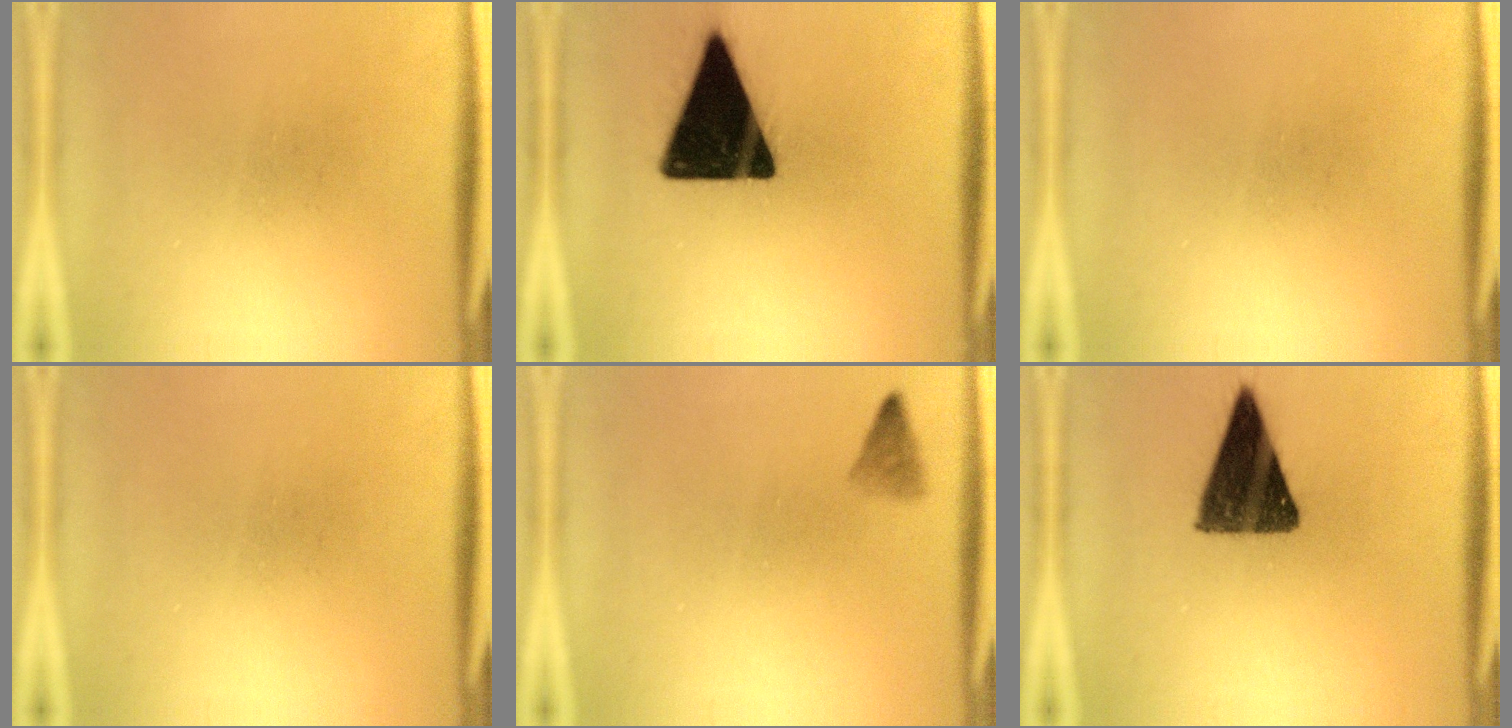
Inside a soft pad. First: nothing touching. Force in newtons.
{"total": 19.9}
{"total": 0.0}
{"total": 0.0}
{"total": 1.6}
{"total": 13.4}